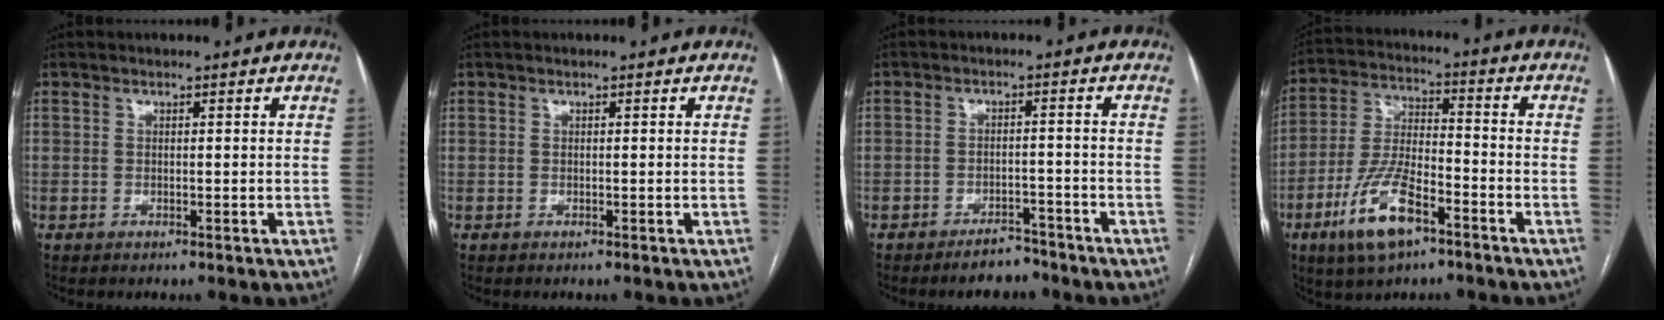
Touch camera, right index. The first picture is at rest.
{"total": 0.0}
{"total": 4.3, "force": [-3.7, 1.7, 1.4], "torque": [-0.018, 0.004, -0.054]}
{"total": 12.4, "force": [-6.7, 4.3, 9.5], "torque": [-0.205, 0.001, -0.121]}